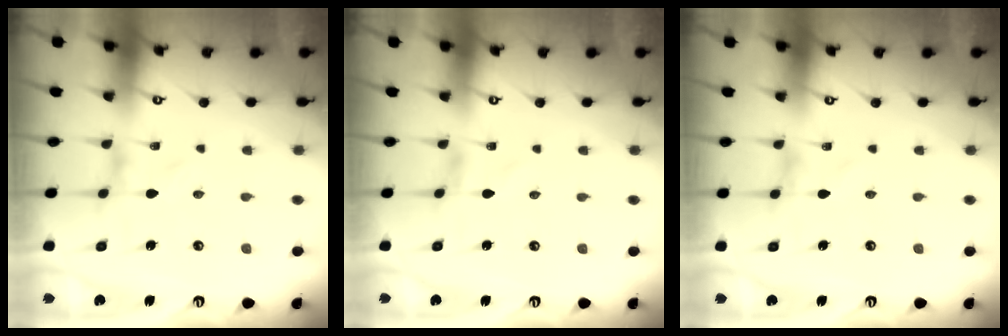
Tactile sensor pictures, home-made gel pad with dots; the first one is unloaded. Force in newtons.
{"total": 0.7, "press": 0.6, "slide": 0.1}
{"total": 0.0}